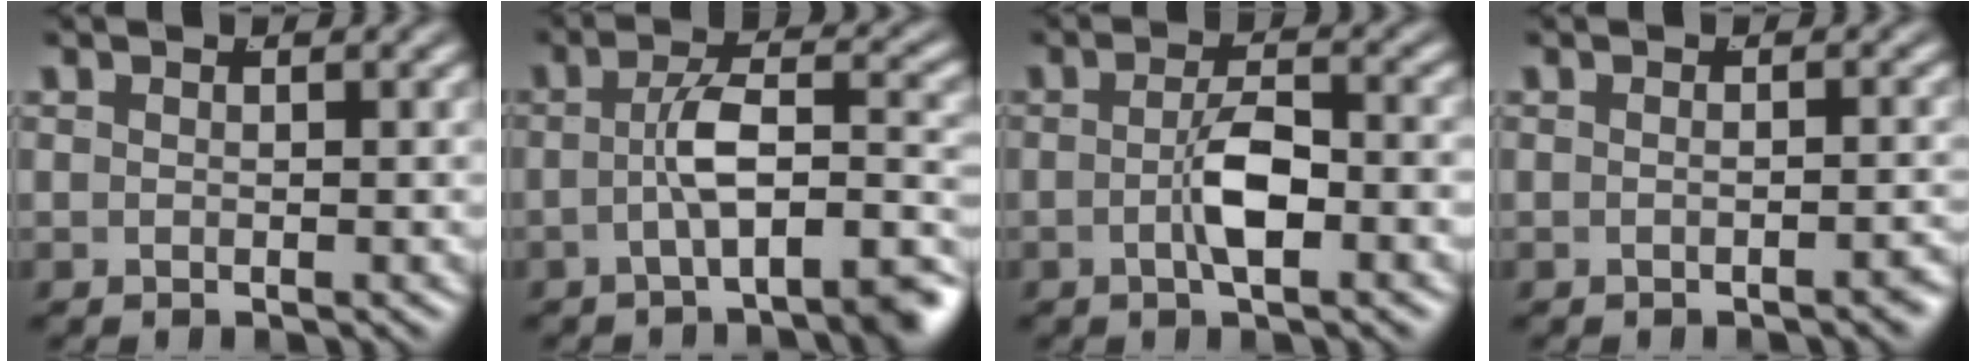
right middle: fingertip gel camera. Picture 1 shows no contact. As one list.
[{"total": 5.9, "force": [-3.7, 1.5, 4.3], "torque": [-0.064, -0.003, -0.056]}, {"total": 3.1, "force": [-1.2, 0.5, 2.8], "torque": [-0.053, -0.006, -0.016]}, {"total": 1.2, "force": [-1.1, 0.1, 0.6], "torque": [-0.010, 0.004, -0.019]}]